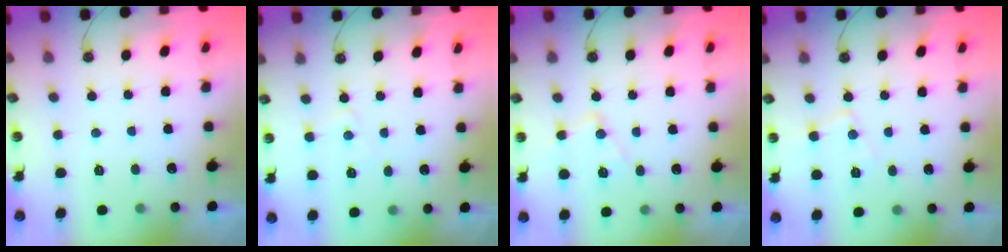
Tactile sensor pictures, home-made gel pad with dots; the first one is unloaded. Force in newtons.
{"total": 4.6, "press": 4.6, "slide": 0.3}
{"total": 8.6, "press": 8.6, "slide": 0.4}
{"total": 6.8, "press": 6.8, "slide": 0.4}